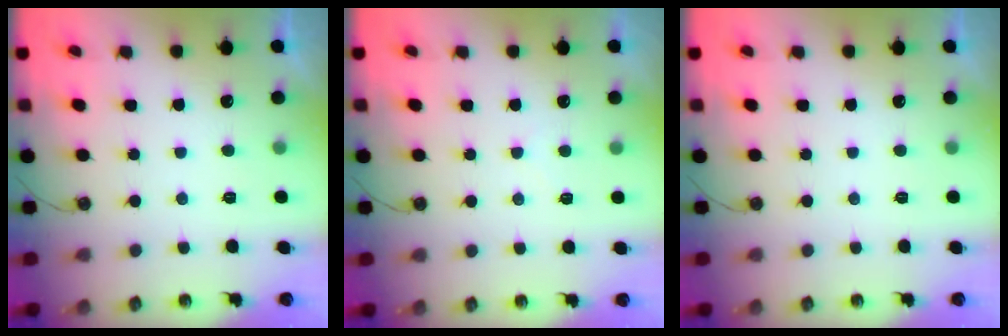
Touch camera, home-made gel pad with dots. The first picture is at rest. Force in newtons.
{"total": 2.9, "press": 2.9, "slide": 0.5}
{"total": 0.0}